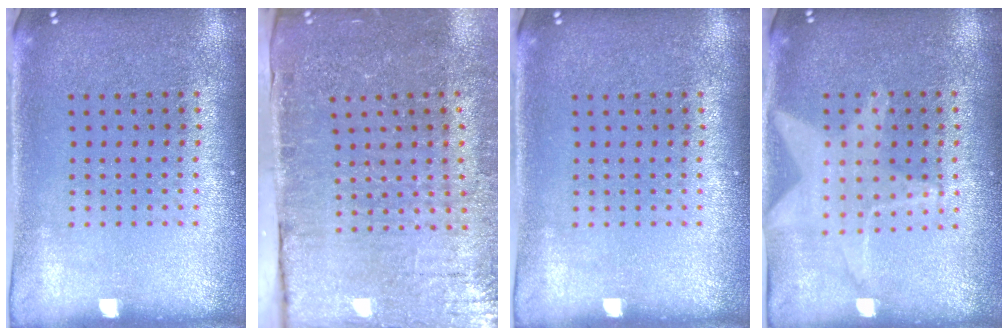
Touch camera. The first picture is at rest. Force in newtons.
{"total": 4.3, "press": 4.1, "slide": 1.2}
{"total": 0.0}
{"total": 1.1, "press": 1.1, "slide": 0.1}